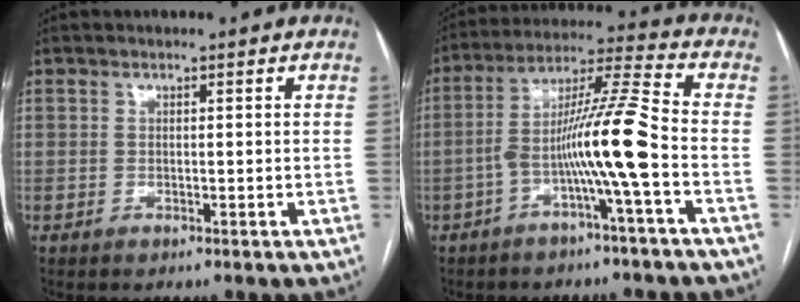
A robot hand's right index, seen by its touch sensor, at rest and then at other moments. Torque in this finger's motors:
{"motor_torque": [1.22, -0.58, 0.40, 0.21]}